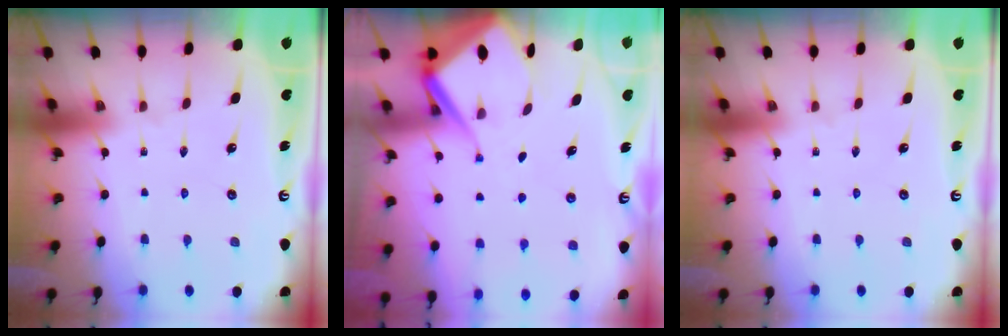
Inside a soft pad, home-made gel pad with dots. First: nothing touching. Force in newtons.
{"total": 8.5, "press": 8.5, "slide": 0.8}
{"total": 0.0}